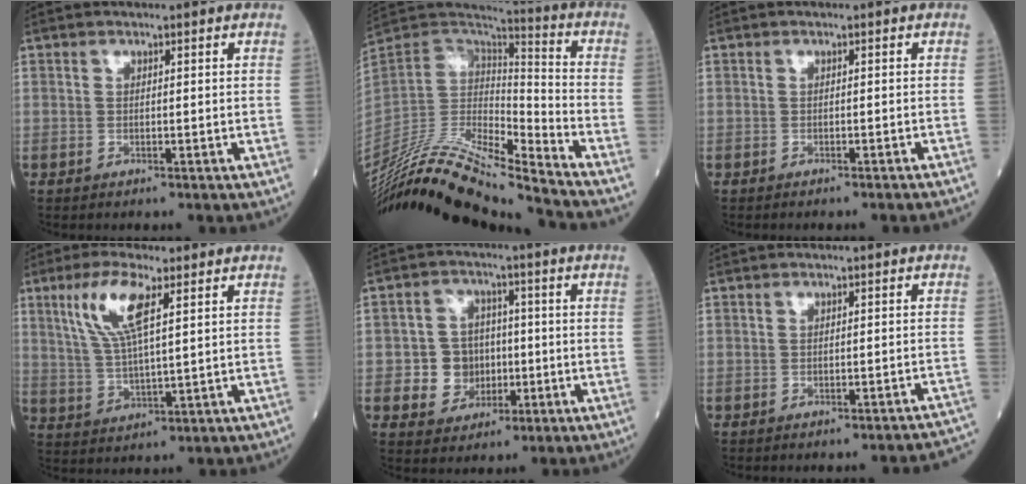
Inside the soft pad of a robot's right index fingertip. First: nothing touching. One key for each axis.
{"total": 22.7, "fx": -20.9, "fy": 0.6, "fz": 8.9, "tx": -0.189, "ty": 0.007, "tz": -0.371}
{"total": 3.6, "fx": -3.3, "fy": -0.6, "fz": 1.4, "tx": -0.014, "ty": 0.002, "tz": -0.040}
{"total": 8.5, "fx": 3.8, "fy": 1.4, "fz": 7.5, "tx": -0.162, "ty": 0.005, "tz": 0.077}
{"total": 6.5, "fx": -0.9, "fy": 6.0, "fz": 2.4, "tx": -0.044, "ty": 0.016, "tz": -0.009}
{"total": 8.1, "fx": -7.9, "fy": -0.3, "fz": 1.6, "tx": 0.003, "ty": 0.001, "tz": -0.082}